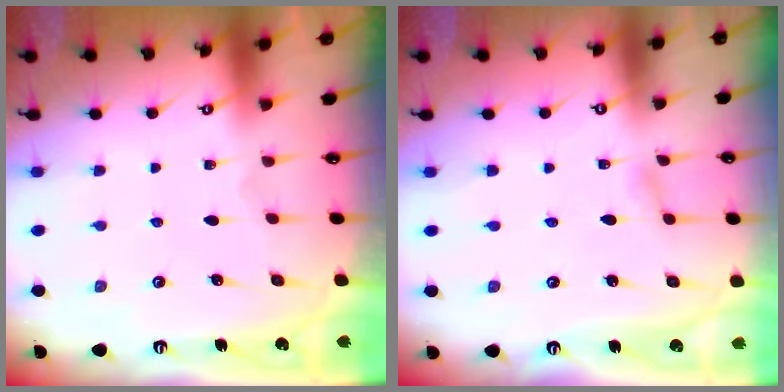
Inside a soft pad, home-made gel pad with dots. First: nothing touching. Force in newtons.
{"total": 1.1, "press": 1.1, "slide": 0.1}